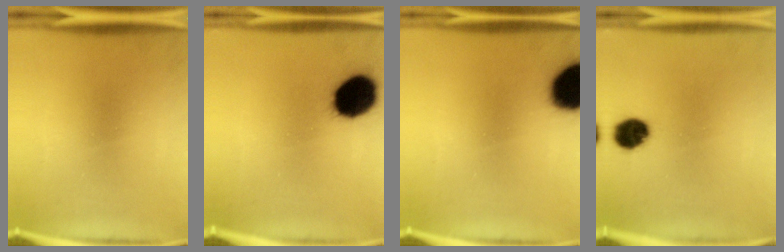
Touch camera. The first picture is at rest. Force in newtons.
{"total": 15.8}
{"total": 18.8}
{"total": 7.5}